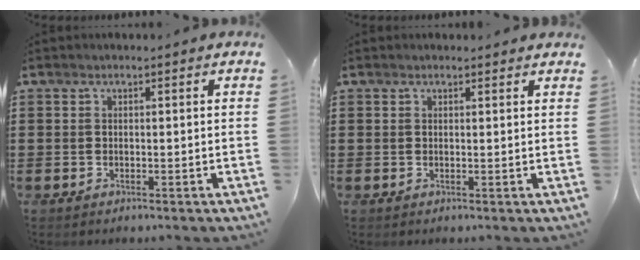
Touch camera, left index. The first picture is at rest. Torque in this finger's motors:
{"motor_torque": [0.89, -0.94, 0.10, 0.01]}